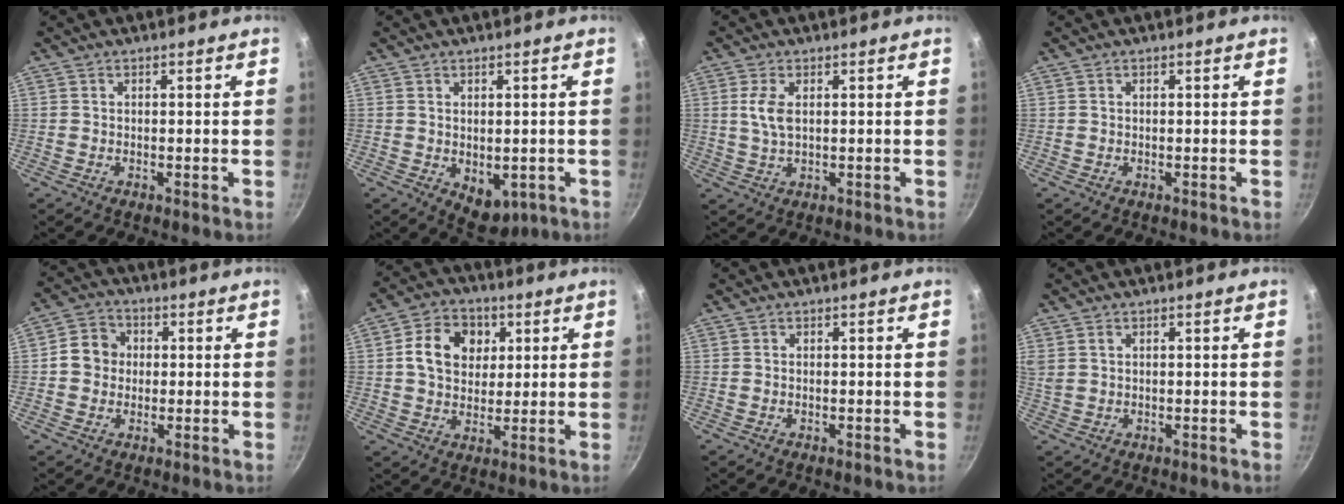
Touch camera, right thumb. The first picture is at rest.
{"total": 6.0, "force": [-0.8, 4.0, 4.4], "torque": [-0.038, -0.009, 0.004]}
{"total": 4.4, "force": [1.0, 2.2, 3.7], "torque": [-0.076, -0.002, 0.020]}
{"total": 0.0}
{"total": 6.5, "force": [0.3, 5.9, 2.8], "torque": [-0.017, 0.012, -0.010]}
{"total": 10.9, "force": [2.9, 8.6, 6.0], "torque": [-0.076, 0.004, 0.040]}
{"total": 0.0}
{"total": 3.0, "force": [1.3, 2.1, 1.7], "torque": [-0.028, 0.003, 0.029]}